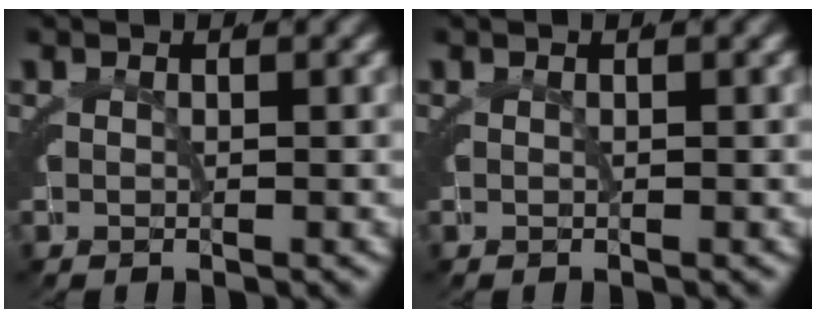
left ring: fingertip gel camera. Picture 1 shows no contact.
{"total": 0.0}